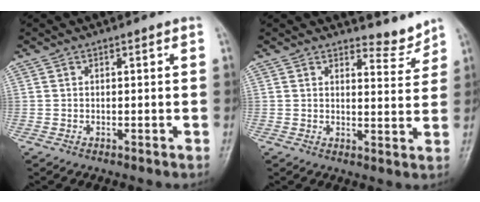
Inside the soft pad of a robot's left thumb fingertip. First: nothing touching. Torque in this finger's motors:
{"motor_torque": [-0.07, -0.24, -0.08, 0.30, -0.09]}